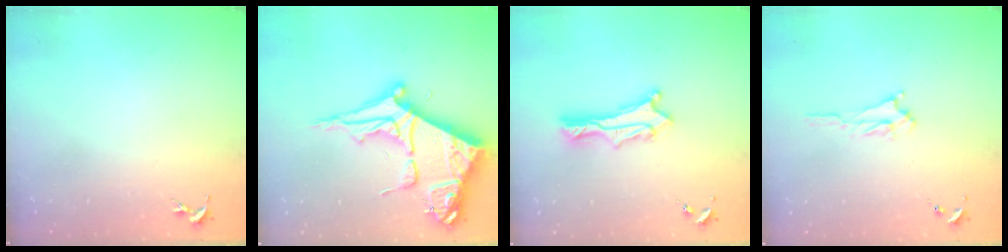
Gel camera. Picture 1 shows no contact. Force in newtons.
{"total": 11.3, "press": 11.2, "slide": 1.2}
{"total": 3.0, "press": 3.0, "slide": 0.2}
{"total": 2.5, "press": 2.5, "slide": 0.3}